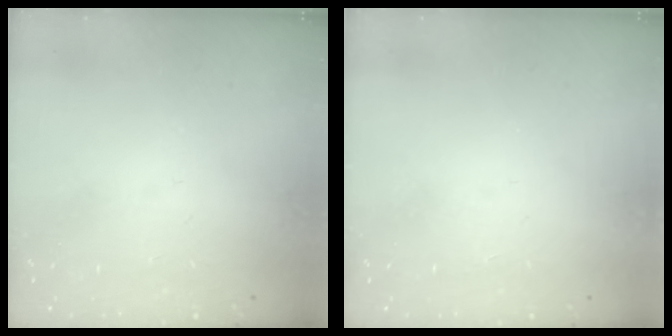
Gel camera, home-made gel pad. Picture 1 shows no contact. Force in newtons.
{"total": 1.5, "press": 1.5, "slide": 0.1}